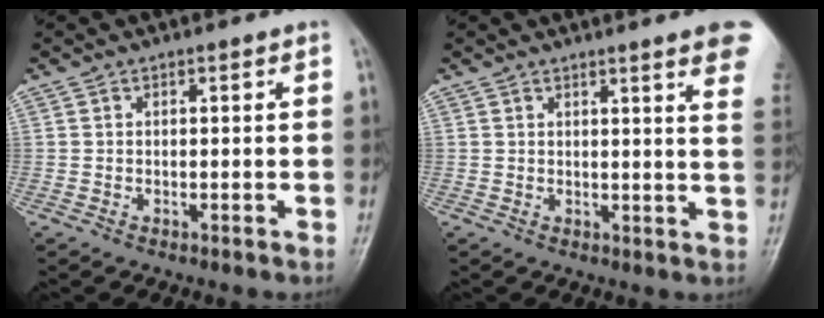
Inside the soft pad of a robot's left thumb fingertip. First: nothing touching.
{"total": 9.4, "force": [6.1, 0.9, 7.1], "torque": [-0.069, -0.017, 0.057]}